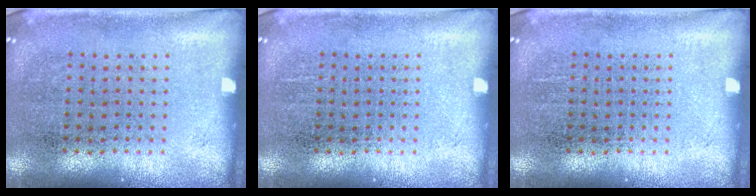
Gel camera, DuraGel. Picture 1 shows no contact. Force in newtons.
{"total": 0.0}
{"total": 0.0}